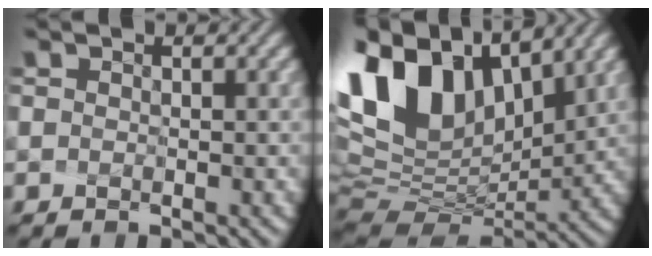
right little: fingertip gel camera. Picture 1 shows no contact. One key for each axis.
{"total": 13.2, "fx": 5.3, "fy": 8.0, "fz": 9.0, "tx": -0.198, "ty": 0.021, "tz": 0.107}